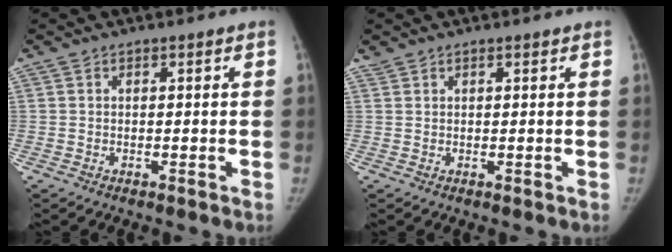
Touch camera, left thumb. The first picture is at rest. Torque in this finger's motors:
{"motor_torque": [-0.07, -0.10, -0.08, 0.61, -0.02]}